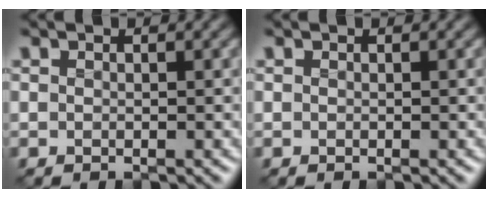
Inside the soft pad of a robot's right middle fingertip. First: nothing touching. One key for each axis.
{"total": 0.0}